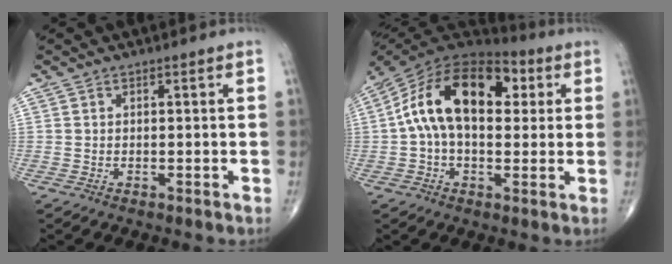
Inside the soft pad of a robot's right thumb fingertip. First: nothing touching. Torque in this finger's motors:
{"motor_torque": [1.38, 1.58, 1.62, 0.01, 0.64]}